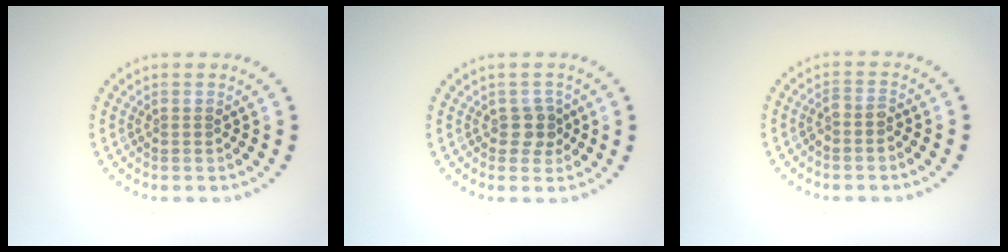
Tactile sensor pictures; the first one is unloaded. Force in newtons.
{"total": 1.7, "press": 1.5, "slide": 0.8}
{"total": 1.1, "press": 0.9, "slide": 0.6}